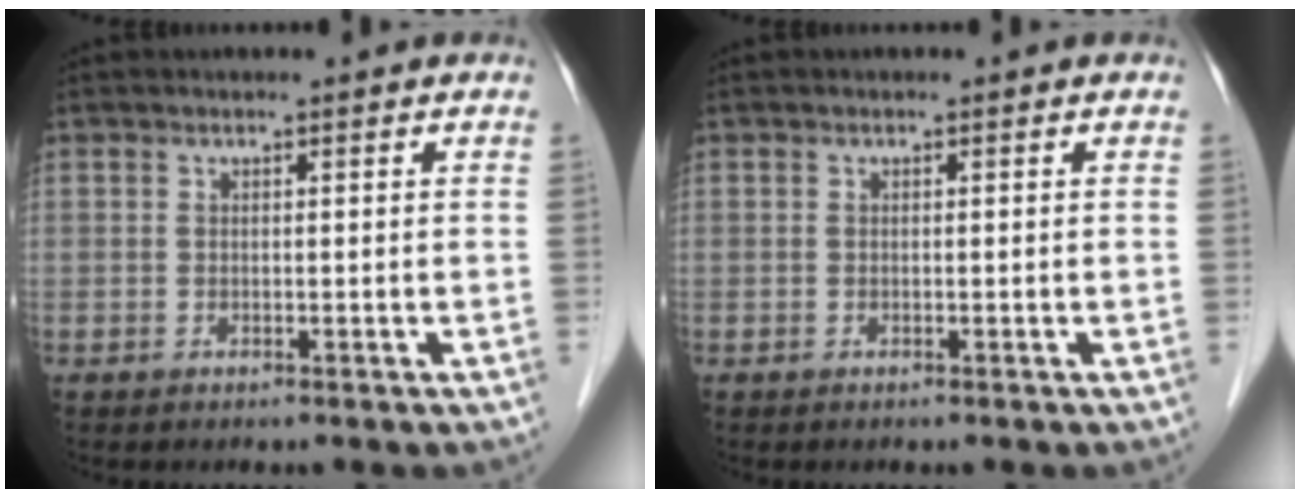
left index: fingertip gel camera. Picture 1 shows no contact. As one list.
[{"total": 0.0}]